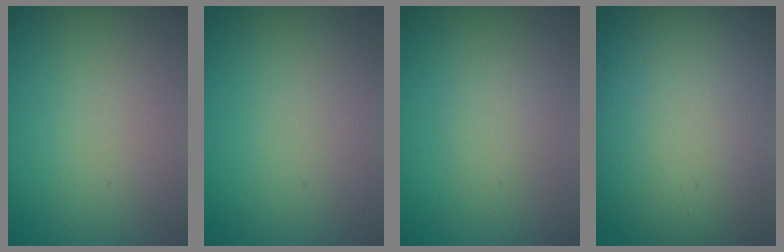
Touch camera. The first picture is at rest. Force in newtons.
{"total": 0.0}
{"total": 1.3, "press": 1.3, "slide": 0.0}
{"total": 16.0, "press": 15.9, "slide": 1.5}